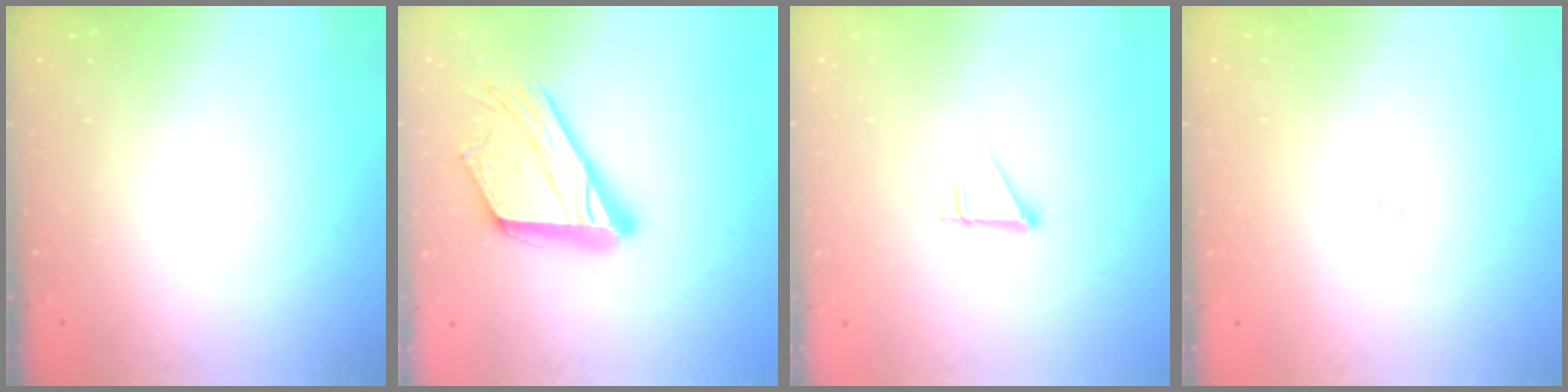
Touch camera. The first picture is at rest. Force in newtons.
{"total": 21.6, "press": 21.5, "slide": 1.9}
{"total": 2.5, "press": 2.5, "slide": 0.2}
{"total": 2.4, "press": 2.4, "slide": 0.2}